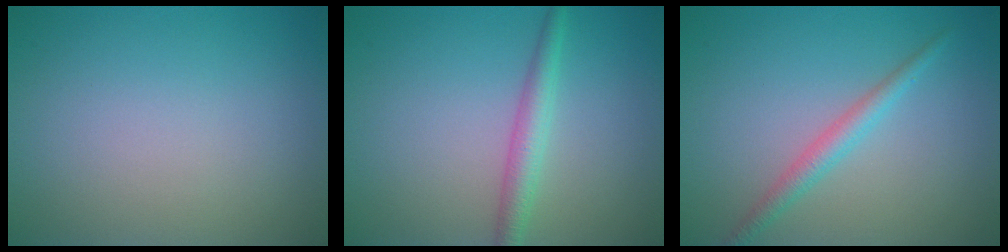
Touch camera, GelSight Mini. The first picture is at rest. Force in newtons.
{"total": 2.4, "press": 2.4, "slide": 0.0}
{"total": 2.1, "press": 2.1, "slide": 0.0}